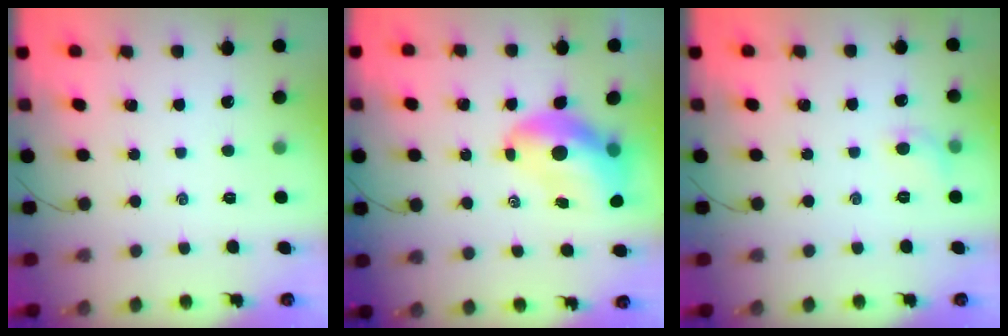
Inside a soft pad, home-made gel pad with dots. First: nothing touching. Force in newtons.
{"total": 10.4, "press": 9.9, "slide": 3.0}
{"total": 5.0, "press": 4.8, "slide": 1.6}